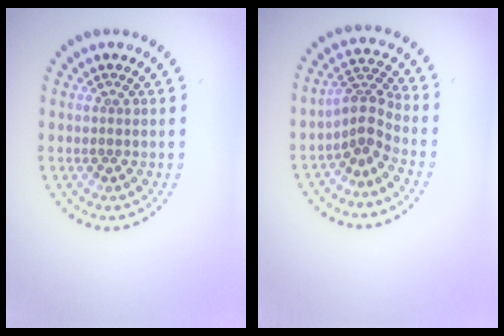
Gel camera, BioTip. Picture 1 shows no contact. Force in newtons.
{"total": 3.0, "press": 2.0, "slide": 2.2}